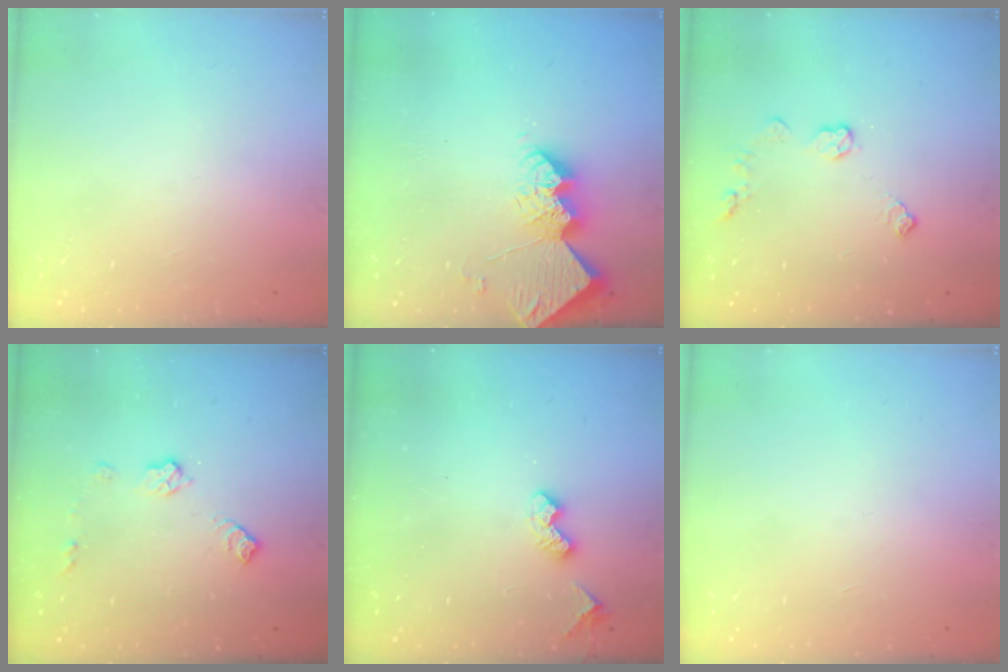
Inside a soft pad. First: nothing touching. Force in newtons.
{"total": 11.2, "press": 11.1, "slide": 1.0}
{"total": 6.6, "press": 6.6, "slide": 0.6}
{"total": 7.7, "press": 7.7, "slide": 0.2}
{"total": 5.2, "press": 5.2, "slide": 0.8}
{"total": 0.0}